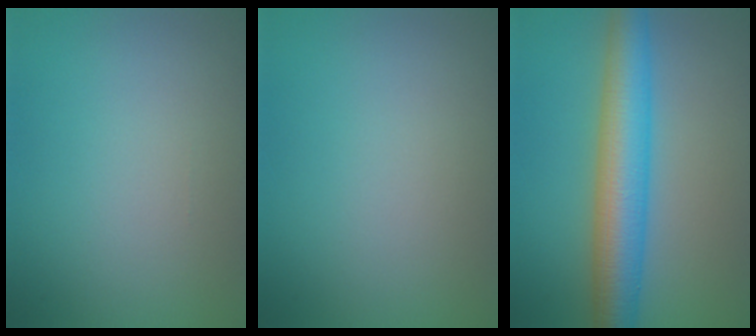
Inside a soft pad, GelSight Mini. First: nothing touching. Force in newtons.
{"total": 0.0}
{"total": 7.0, "press": 7.0, "slide": 0.2}